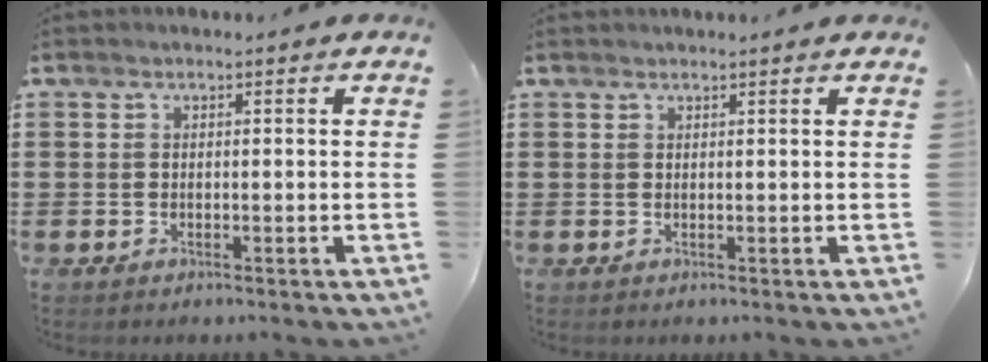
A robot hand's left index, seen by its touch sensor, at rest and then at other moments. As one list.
[{"total": 0.9, "force": [0.9, -0.1, 0.2], "torque": [-0.006, -0.001, 0.017]}]